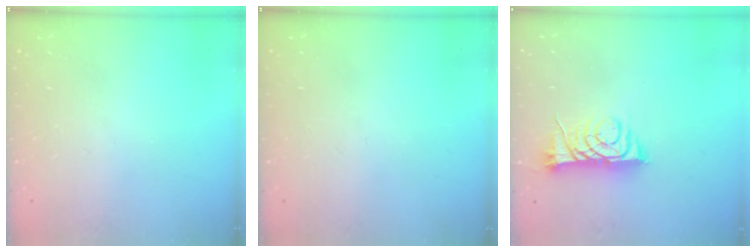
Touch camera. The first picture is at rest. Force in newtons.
{"total": 0.0}
{"total": 8.2, "press": 8.2, "slide": 0.2}